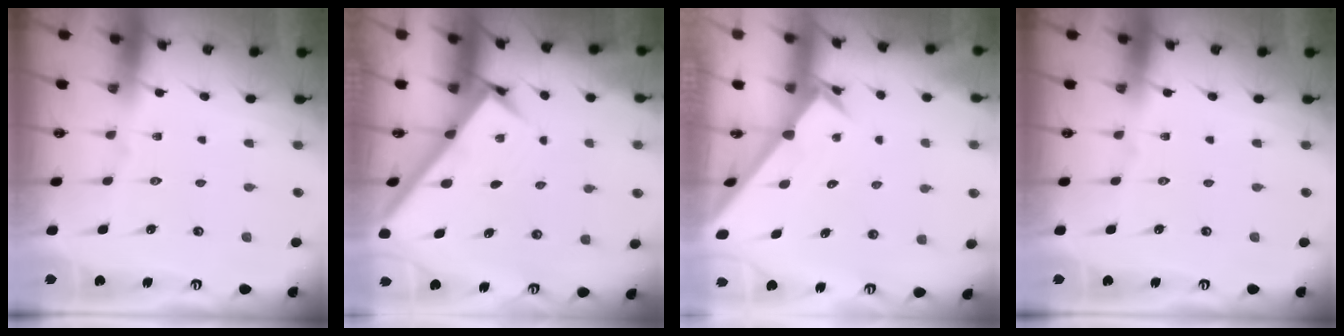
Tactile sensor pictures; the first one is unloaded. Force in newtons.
{"total": 2.9, "press": 2.9, "slide": 0.4}
{"total": 2.7, "press": 2.7, "slide": 0.2}
{"total": 0.0}